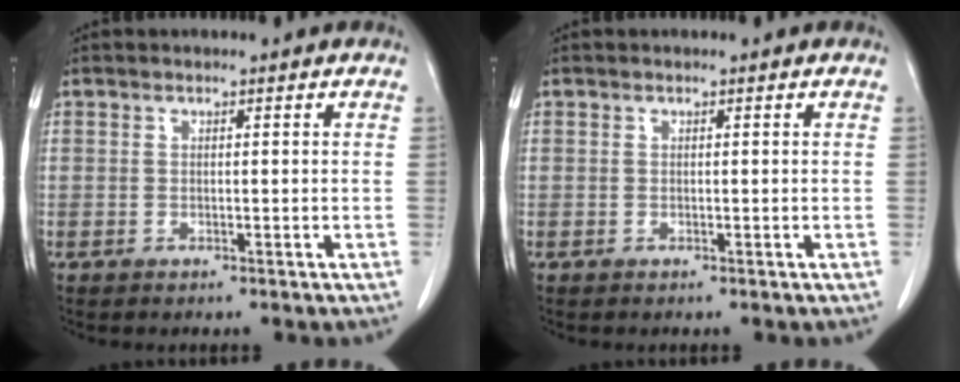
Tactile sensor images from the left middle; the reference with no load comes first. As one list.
[{"total": 0.0}]